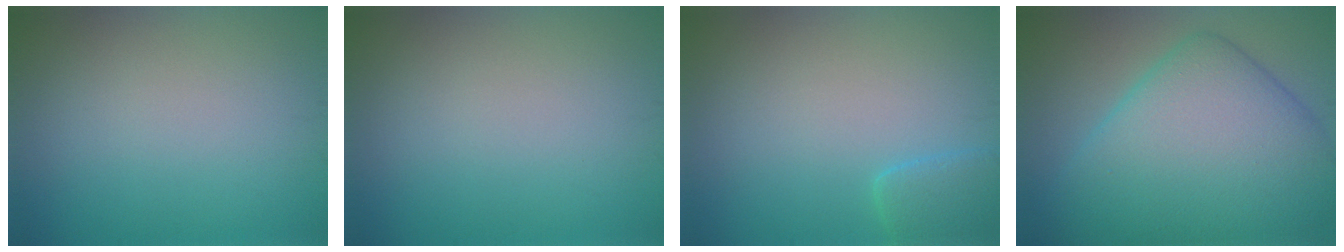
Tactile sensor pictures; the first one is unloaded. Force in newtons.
{"total": 0.0}
{"total": 1.9, "press": 1.9, "slide": 0.3}
{"total": 12.4, "press": 12.4, "slide": 0.2}